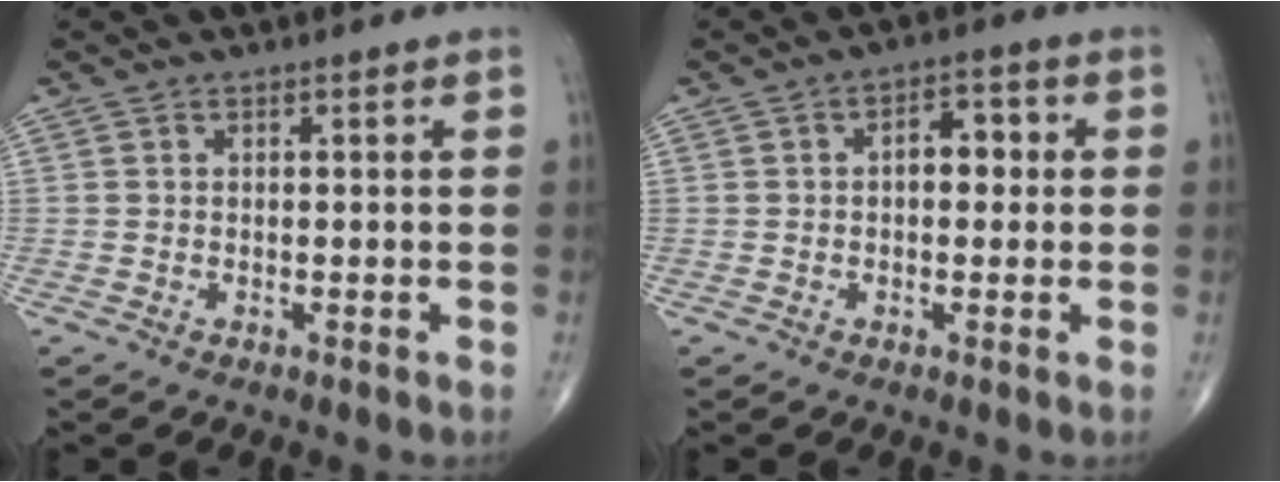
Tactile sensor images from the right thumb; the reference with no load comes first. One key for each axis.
{"total": 5.2, "fx": 0.5, "fy": 3.1, "fz": 4.2, "tx": -0.043, "ty": 0.014, "tz": 0.001}